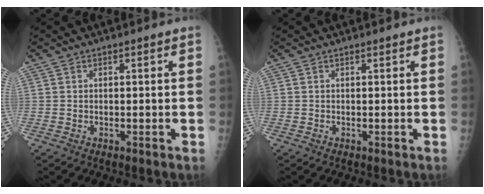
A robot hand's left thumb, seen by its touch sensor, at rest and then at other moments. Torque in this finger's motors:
{"motor_torque": [0.00, 0.00, -0.07, -0.04, 0.00]}